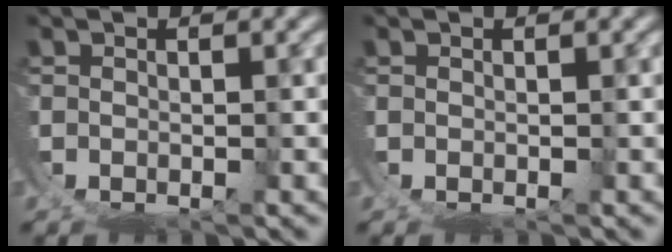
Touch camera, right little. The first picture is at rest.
{"total": 0.0}